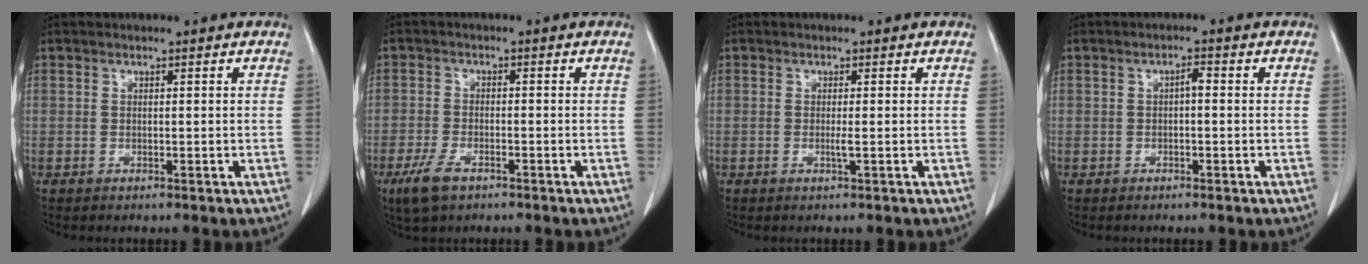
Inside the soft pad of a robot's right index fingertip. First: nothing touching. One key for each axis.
{"total": 4.9, "fx": -3.0, "fy": 2.0, "fz": 3.2, "tx": -0.074, "ty": -0.006, "tz": -0.052}
{"total": 0.9, "fx": -0.2, "fy": -0.2, "fz": 0.9, "tx": -0.018, "ty": -0.002, "tz": -0.005}
{"total": 1.5, "fx": -0.1, "fy": 0.5, "fz": 1.4, "tx": -0.023, "ty": 0.005, "tz": -0.001}